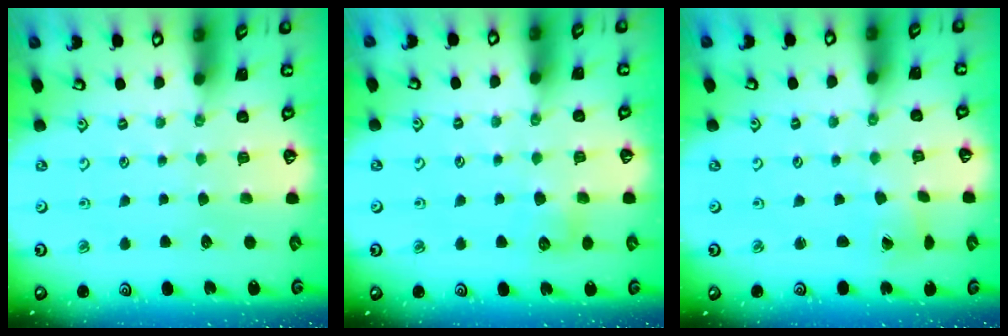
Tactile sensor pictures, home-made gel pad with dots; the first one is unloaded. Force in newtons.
{"total": 5.3, "press": 5.3, "slide": 0.6}
{"total": 1.6, "press": 1.5, "slide": 0.3}